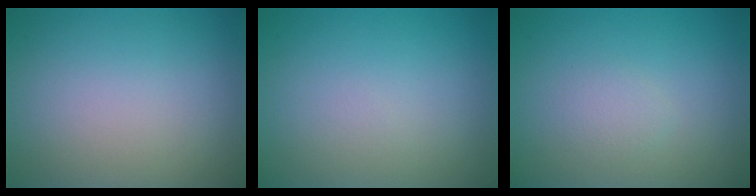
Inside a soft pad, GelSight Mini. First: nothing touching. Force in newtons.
{"total": 0.0}
{"total": 1.1, "press": 1.1, "slide": 0.0}